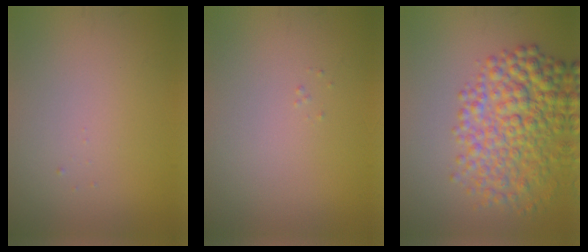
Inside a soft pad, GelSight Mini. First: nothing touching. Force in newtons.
{"total": 0.0}
{"total": 7.1, "press": 7.1, "slide": 0.3}